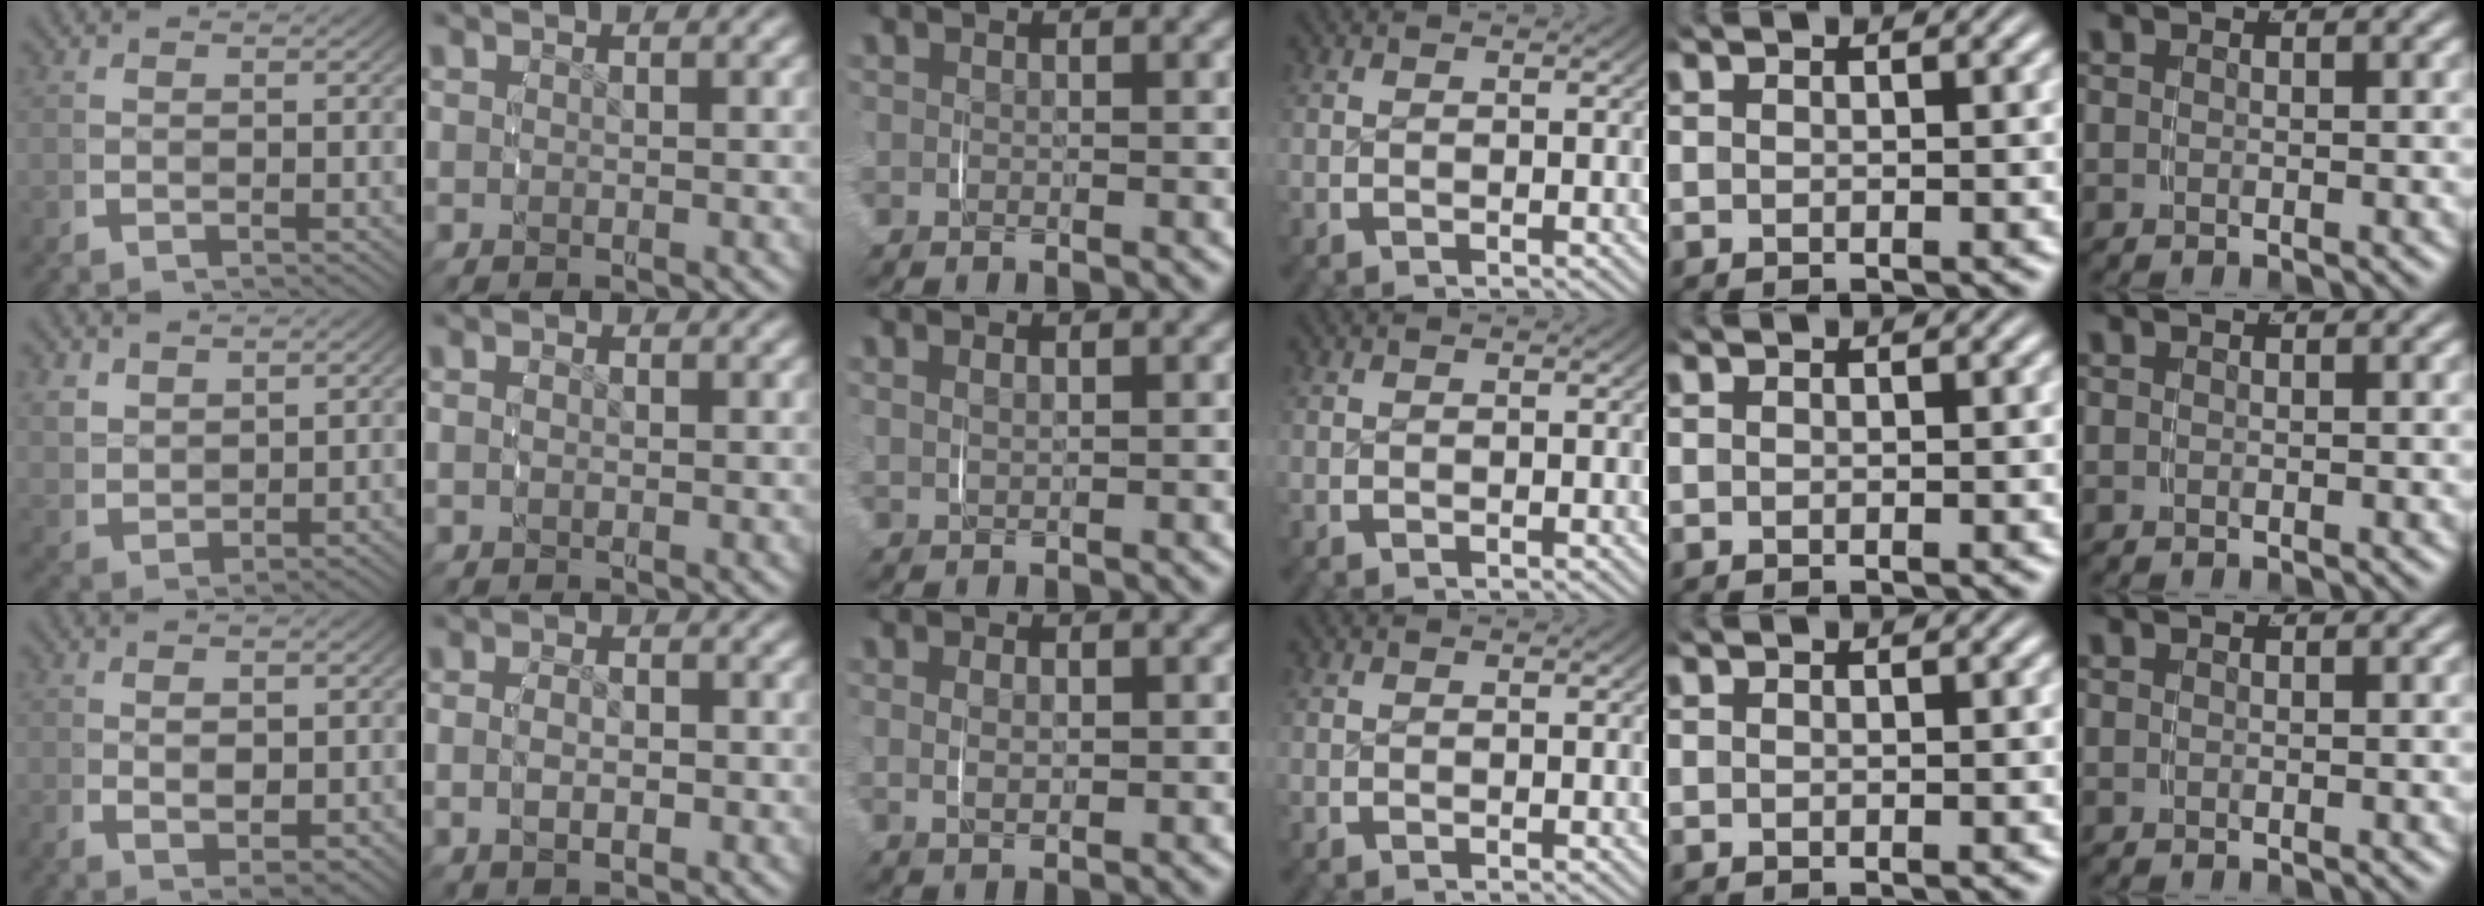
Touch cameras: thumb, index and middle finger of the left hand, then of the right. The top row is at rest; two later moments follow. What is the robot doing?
{"motion": "lift_and_place", "object": "scarf"}